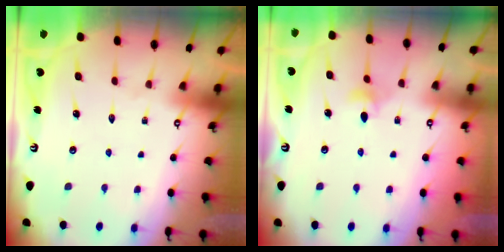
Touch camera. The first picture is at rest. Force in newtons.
{"total": 4.6, "press": 4.4, "slide": 1.0}